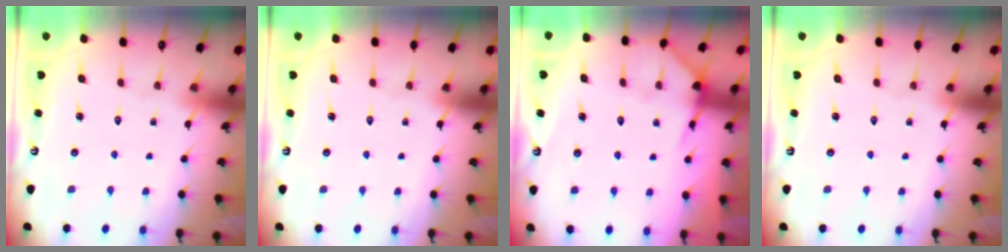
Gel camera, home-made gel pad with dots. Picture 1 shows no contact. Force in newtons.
{"total": 0.0}
{"total": 7.1, "press": 7.0, "slide": 0.5}
{"total": 0.0}